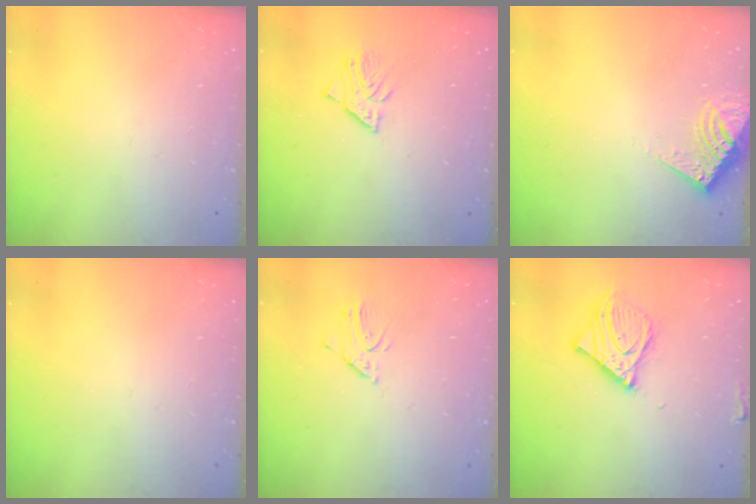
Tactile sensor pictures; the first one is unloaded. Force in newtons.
{"total": 3.2, "press": 3.2, "slide": 0.2}
{"total": 8.5, "press": 8.5, "slide": 0.7}
{"total": 0.0}
{"total": 2.5, "press": 2.5, "slide": 0.2}
{"total": 11.7, "press": 11.5, "slide": 2.2}